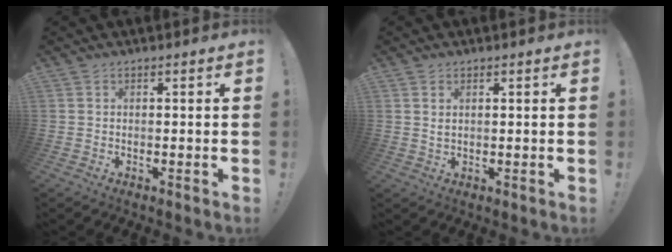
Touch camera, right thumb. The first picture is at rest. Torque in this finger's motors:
{"motor_torque": [-0.09, -0.10, -0.02, 0.19, 0.01]}